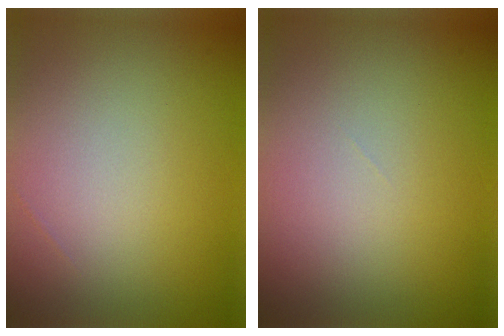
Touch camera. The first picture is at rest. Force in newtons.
{"total": 0.0}